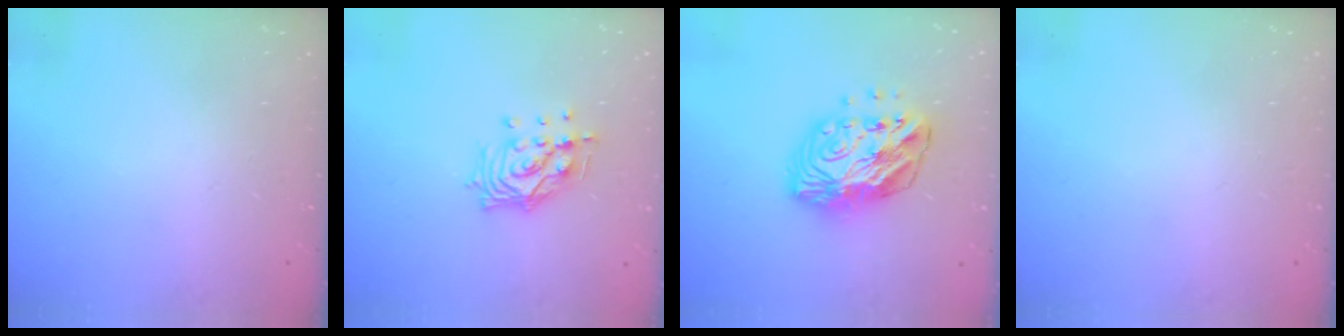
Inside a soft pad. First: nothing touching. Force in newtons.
{"total": 12.8, "press": 12.7, "slide": 1.6}
{"total": 14.1, "press": 14.0, "slide": 1.1}
{"total": 0.0}